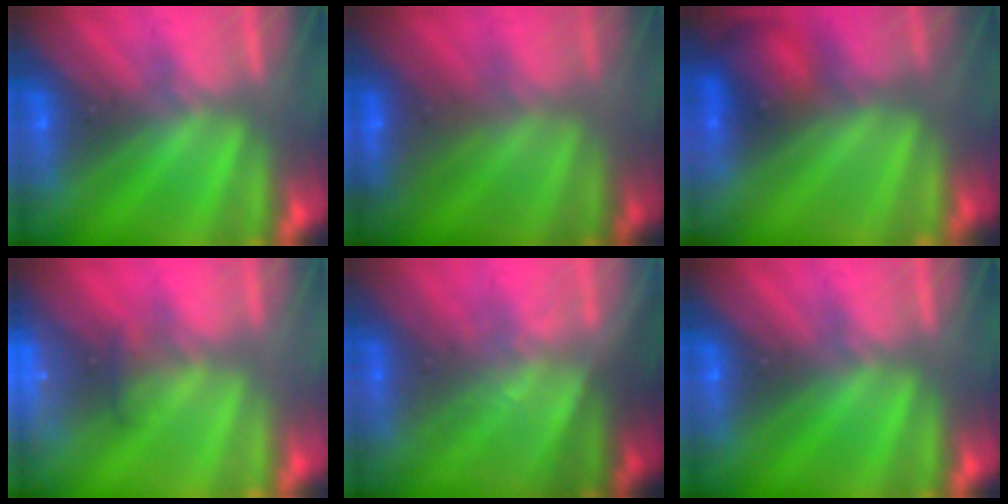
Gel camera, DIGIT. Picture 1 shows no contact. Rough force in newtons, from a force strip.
{"total": 2.7}
{"total": 8.5}
{"total": 6.7}
{"total": 1.5}
{"total": 0.0}